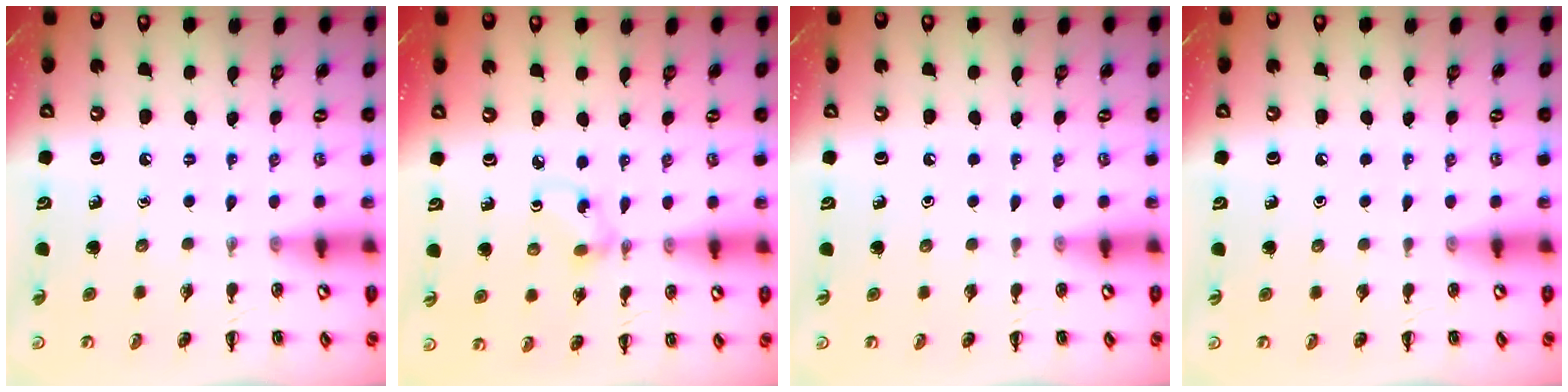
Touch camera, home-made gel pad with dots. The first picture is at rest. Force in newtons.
{"total": 2.8, "press": 2.6, "slide": 1.0}
{"total": 0.0}
{"total": 0.0}